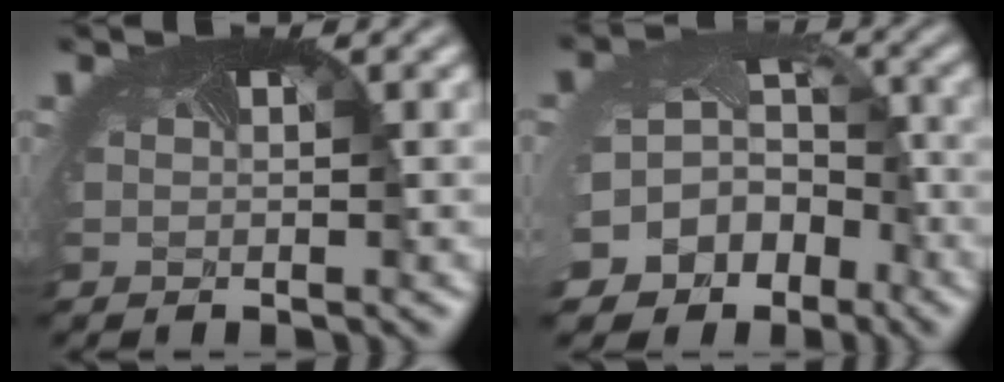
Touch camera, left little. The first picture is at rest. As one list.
[{"total": 14.2, "force": [-7.3, 11.4, 4.6], "torque": [-0.131, -0.063, -0.091]}]